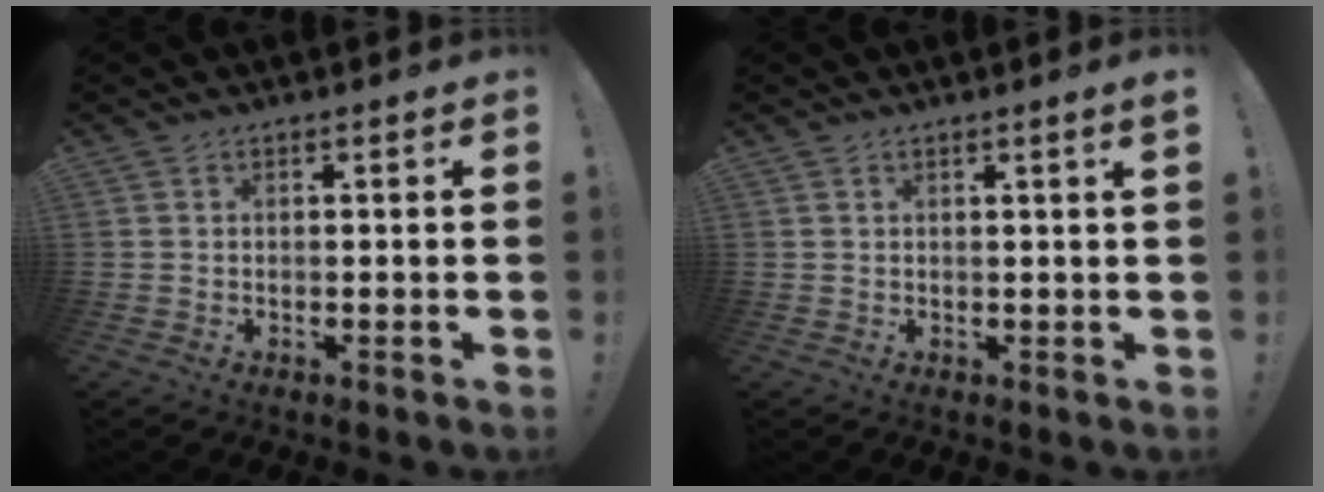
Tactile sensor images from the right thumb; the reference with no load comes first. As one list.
[{"total": 1.5, "force": [0.9, -0.5, 1.1], "torque": [-0.021, -0.003, 0.014]}]